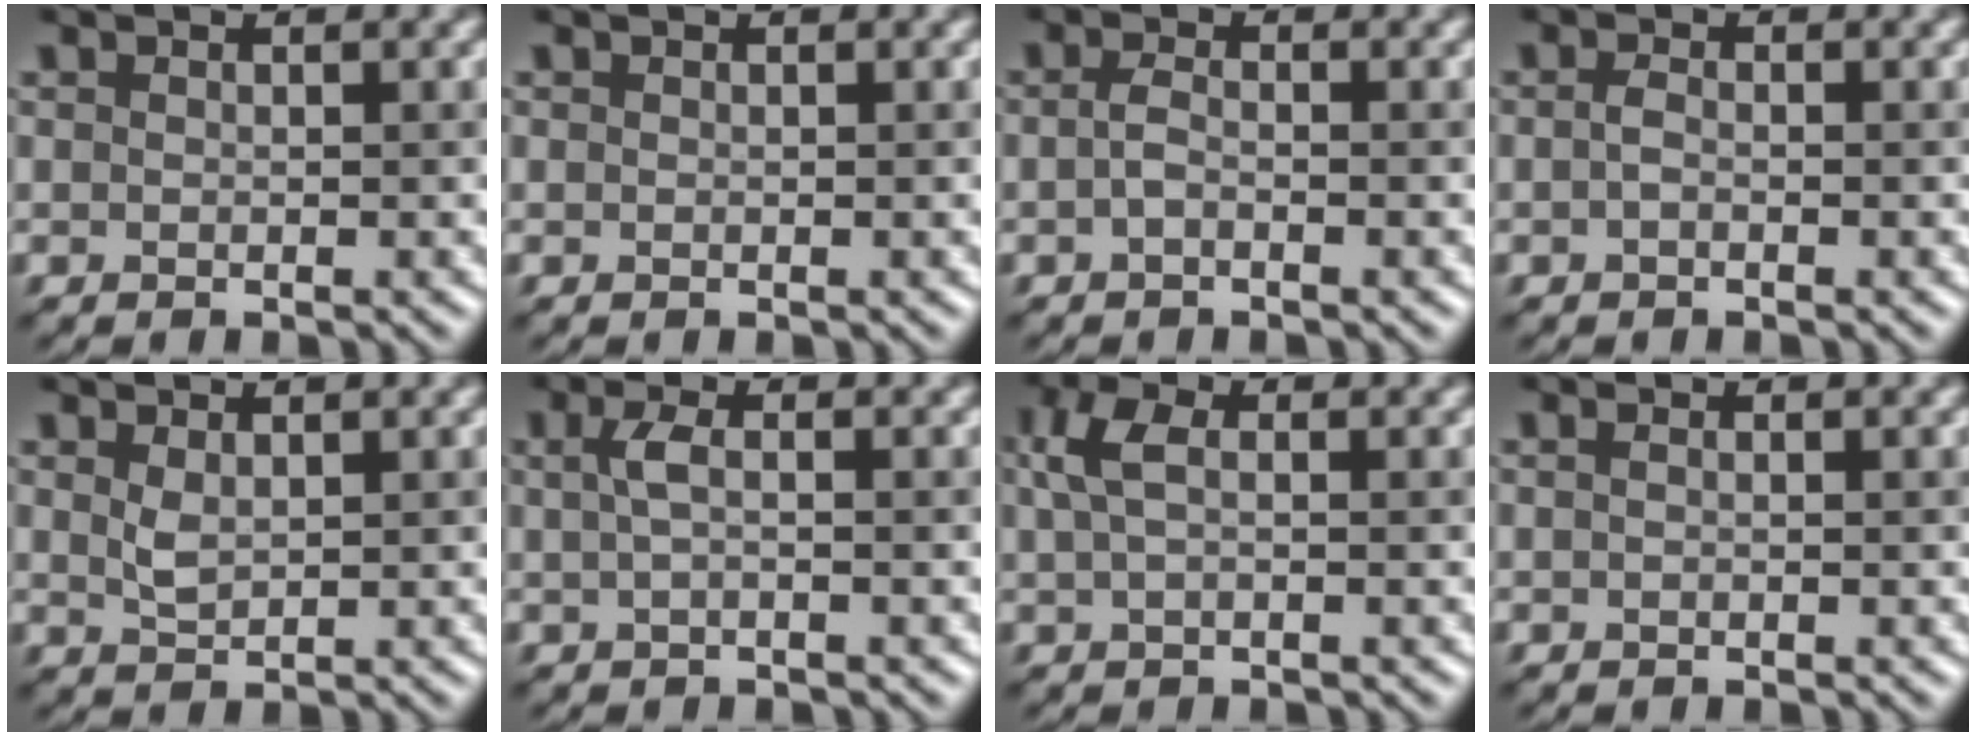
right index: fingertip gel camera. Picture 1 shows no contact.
{"total": 0.0}
{"total": 1.1, "force": [-0.5, 0.3, 0.9], "torque": [-0.022, 0.007, -0.010]}
{"total": 0.7, "force": [-0.3, 0.2, 0.6], "torque": [-0.015, 0.006, -0.006]}
{"total": 1.3, "force": [0.7, 0.6, 0.9], "torque": [-0.023, 0.005, 0.021]}
{"total": 1.4, "force": [0.1, 0.3, 1.4], "torque": [-0.032, 0.009, 0.004]}
{"total": 2.7, "force": [0.7, 1.3, 2.2], "torque": [-0.055, 0.017, 0.012]}
{"total": 0.5, "force": [0.1, 0.2, 0.5], "torque": [-0.006, -0.001, -0.004]}